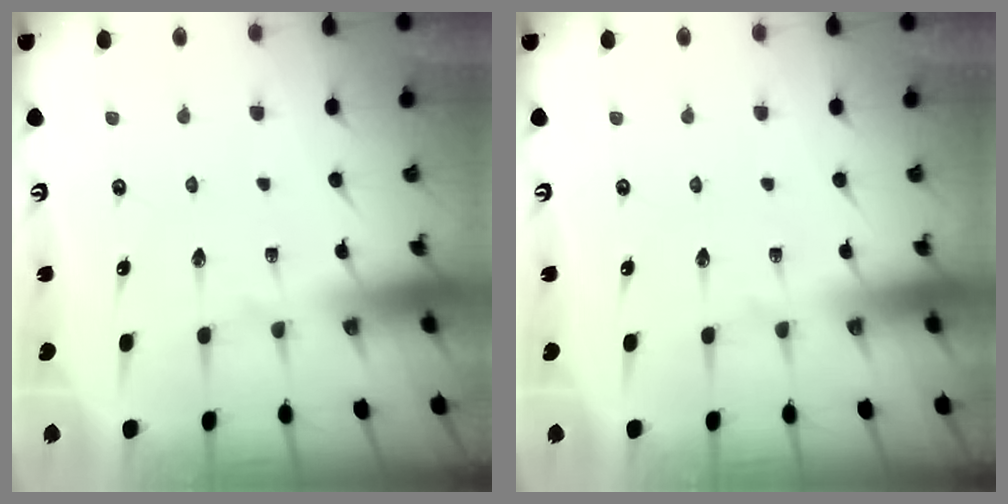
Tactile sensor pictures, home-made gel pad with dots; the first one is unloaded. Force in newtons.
{"total": 0.0}